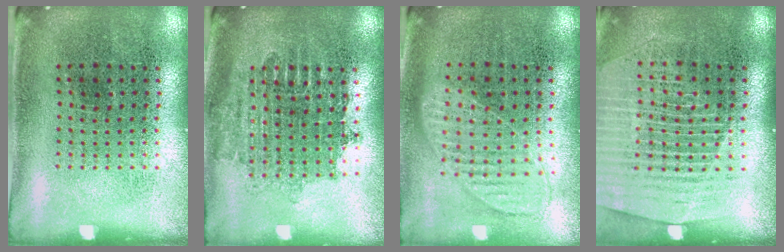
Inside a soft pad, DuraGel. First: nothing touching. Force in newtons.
{"total": 1.6, "press": 1.3, "slide": 0.9}
{"total": 0.9, "press": 0.9, "slide": 0.1}
{"total": 1.4, "press": 1.3, "slide": 0.5}